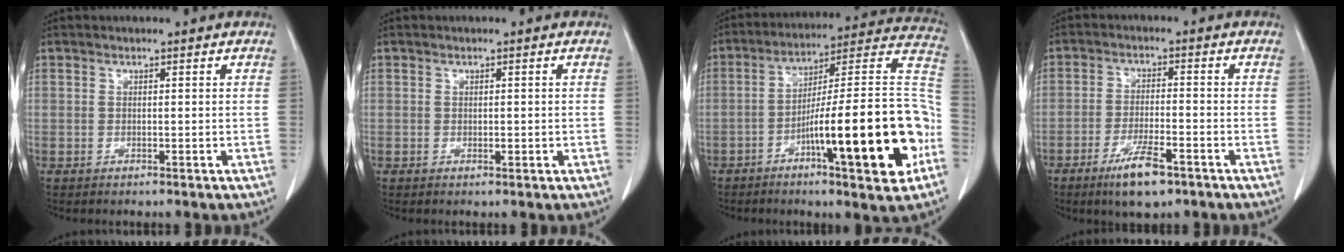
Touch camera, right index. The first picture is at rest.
{"total": 0.9, "force": [-0.1, 0.5, 0.7], "torque": [-0.009, 0.000, 0.000]}
{"total": 23.2, "force": [-7.9, 2.2, 21.7], "torque": [-0.266, 0.016, -0.116]}
{"total": 7.4, "force": [-4.6, 1.4, 5.6], "torque": [-0.107, -0.012, -0.074]}